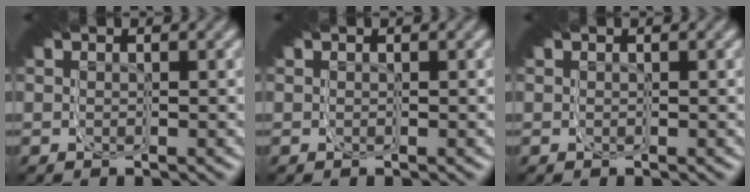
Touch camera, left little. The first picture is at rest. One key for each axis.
{"total": 0.0}
{"total": 0.0}